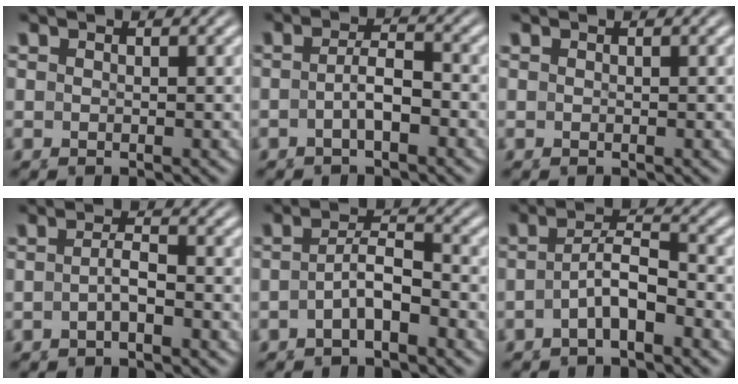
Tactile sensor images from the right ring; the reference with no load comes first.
{"total": 2.4, "force": [-1.2, 0.2, 2.0], "torque": [-0.031, -0.004, -0.021]}
{"total": 0.0}
{"total": 1.8, "force": [-1.0, -0.1, 1.5], "torque": [-0.026, -0.004, -0.019]}
{"total": 2.7, "force": [-1.6, 0.6, 2.1], "torque": [-0.035, -0.006, -0.024]}
{"total": 2.9, "force": [-1.6, 0.9, 2.3], "torque": [-0.041, -0.006, -0.023]}